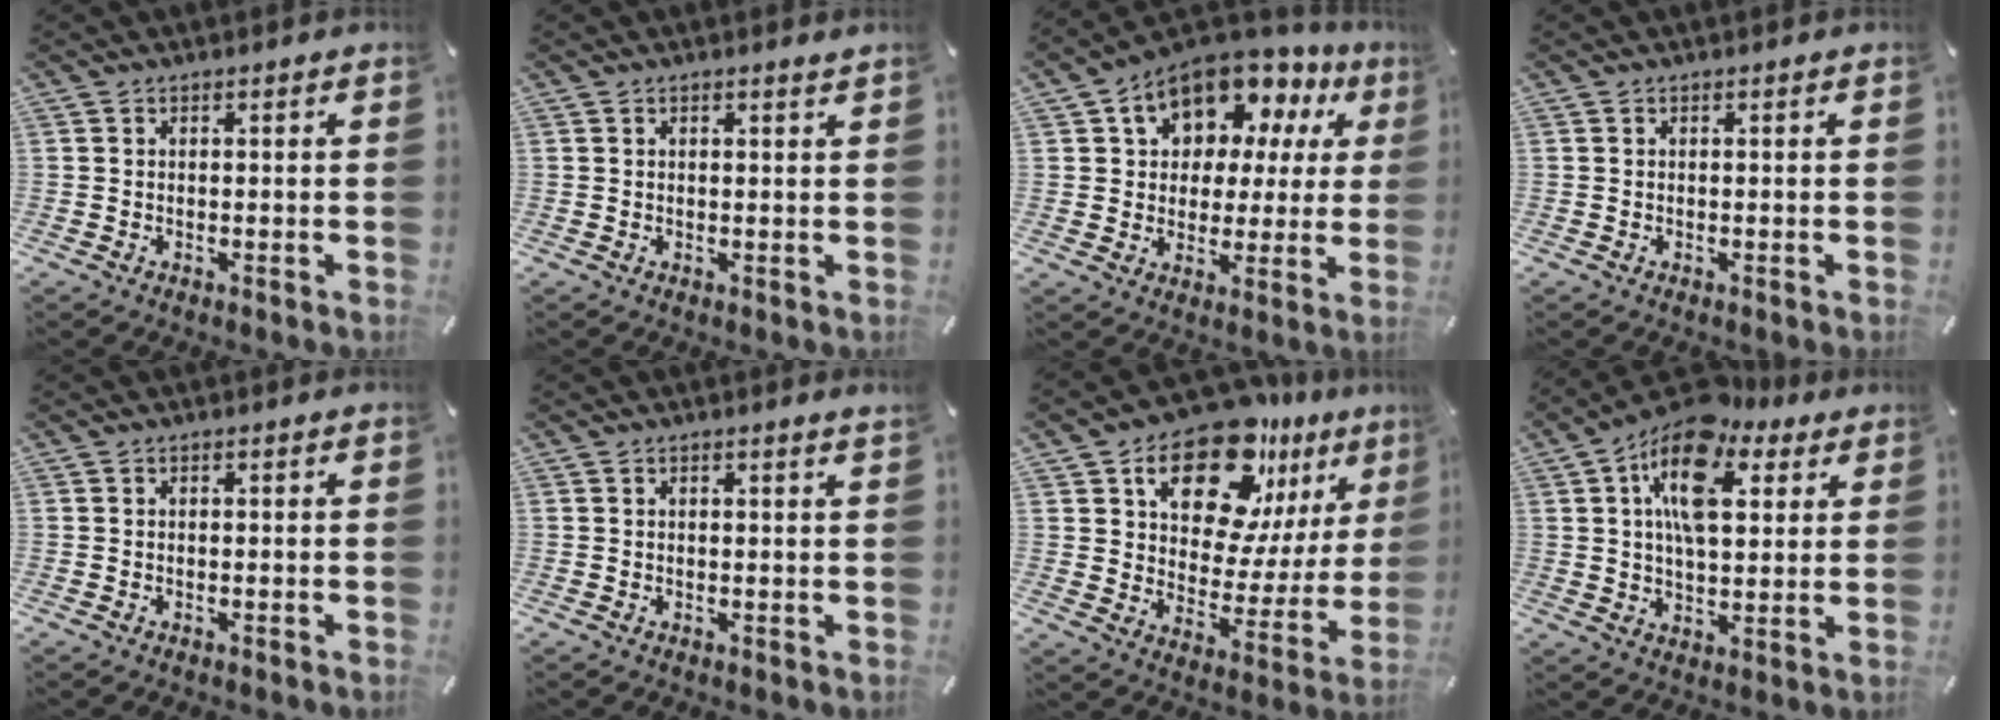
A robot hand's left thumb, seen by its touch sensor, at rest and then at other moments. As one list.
[{"total": 0.9, "force": [0.7, 0.0, 0.6], "torque": [-0.010, -0.001, 0.012]}, {"total": 12.6, "force": [7.5, 8.7, 5.1], "torque": [-0.089, -0.052, 0.139]}, {"total": 0.0}, {"total": 0.0}, {"total": 0.9, "force": [0.6, -0.1, 0.6], "torque": [-0.011, -0.002, 0.011]}, {"total": 19.5, "force": [14.1, 9.7, 9.4], "torque": [-0.147, -0.106, 0.243]}, {"total": 16.7, "force": [7.9, 9.1, 11.6], "torque": [-0.200, -0.027, 0.135]}]